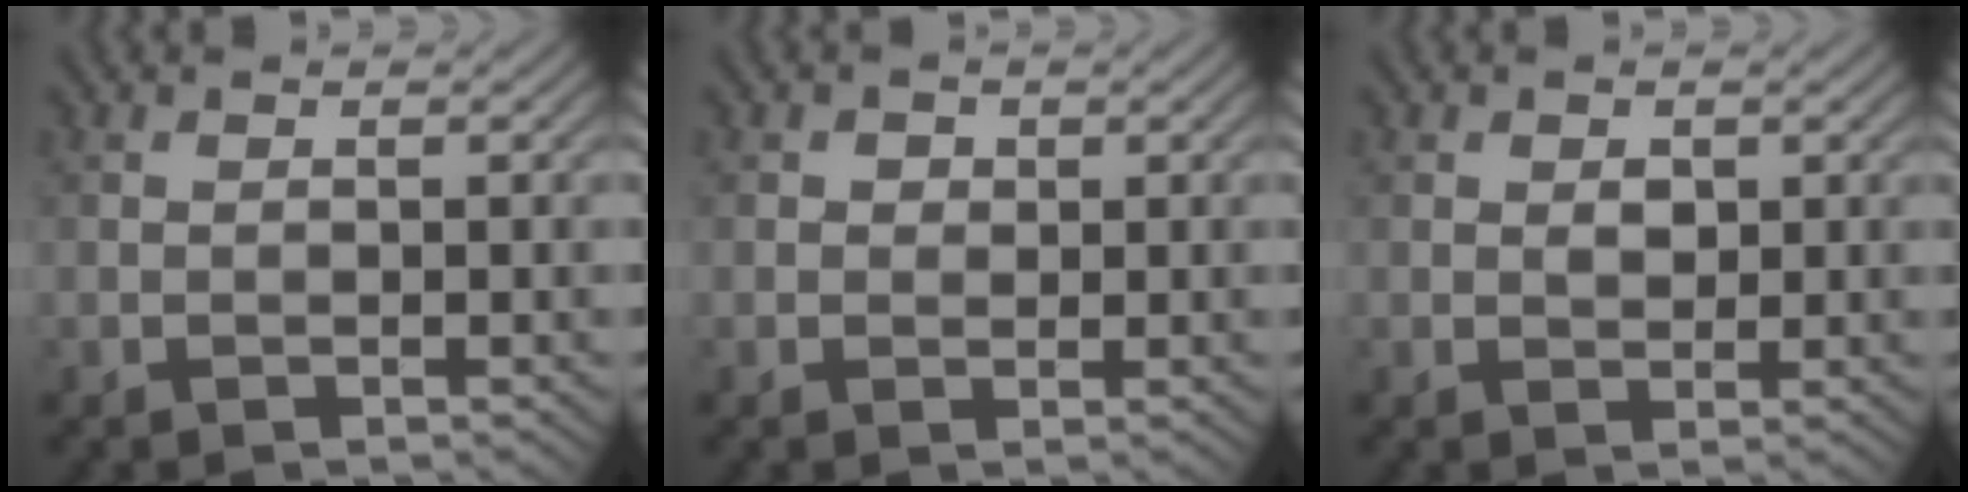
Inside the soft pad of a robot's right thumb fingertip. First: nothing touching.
{"total": 1.3, "force": [0.4, 1.2, 0.5], "torque": [-0.006, -0.001, 0.004]}
{"total": 1.6, "force": [0.5, 1.1, 1.0], "torque": [-0.020, -0.003, 0.008]}